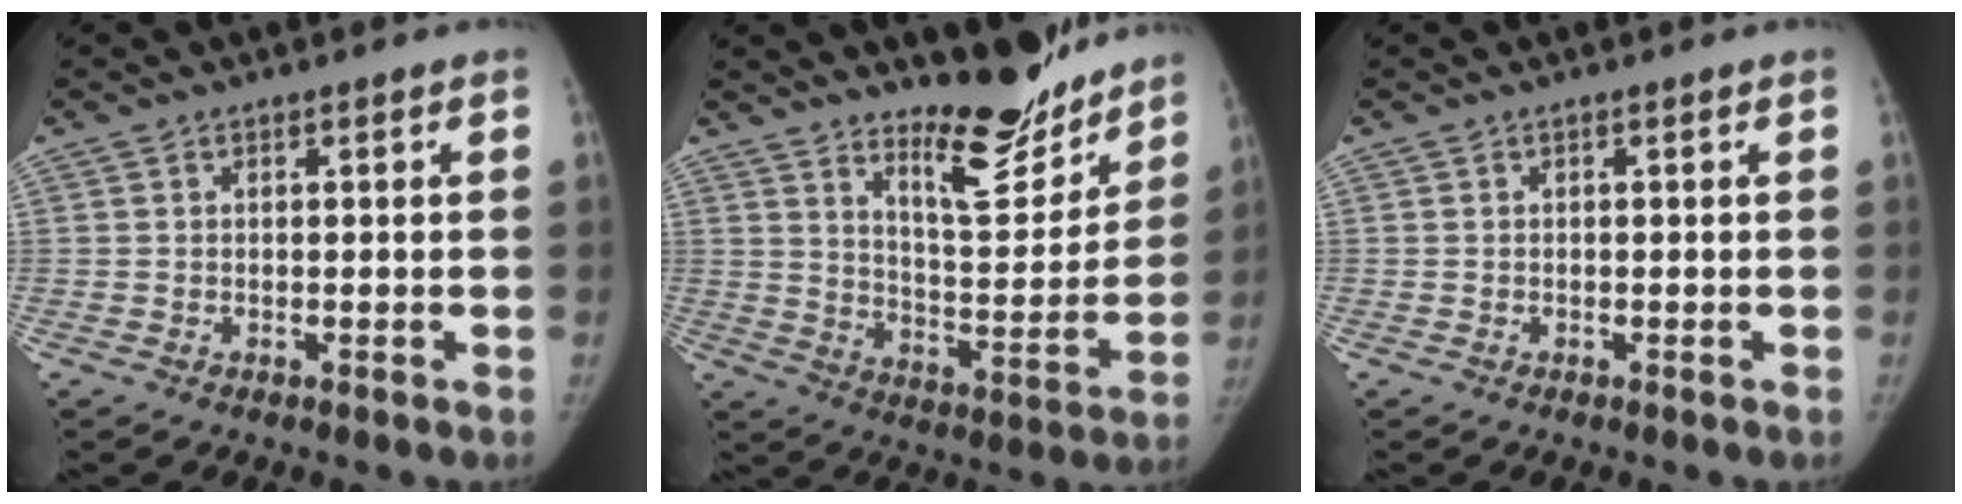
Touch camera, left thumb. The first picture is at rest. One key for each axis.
{"total": 14.1, "fx": 11.8, "fy": 3.8, "fz": 6.8, "tx": -0.058, "ty": -0.104, "tz": 0.190}
{"total": 0.0}